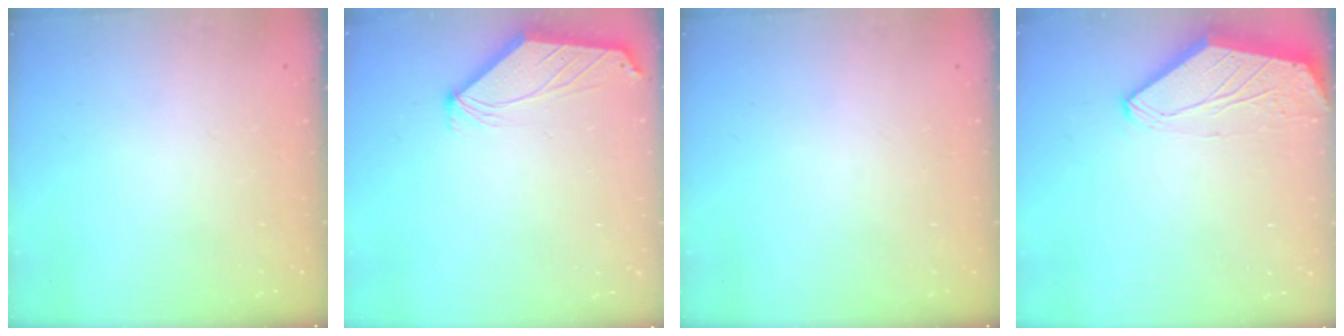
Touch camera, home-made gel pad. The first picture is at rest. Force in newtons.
{"total": 1.0, "press": 1.0, "slide": 0.3}
{"total": 0.0}
{"total": 0.0}